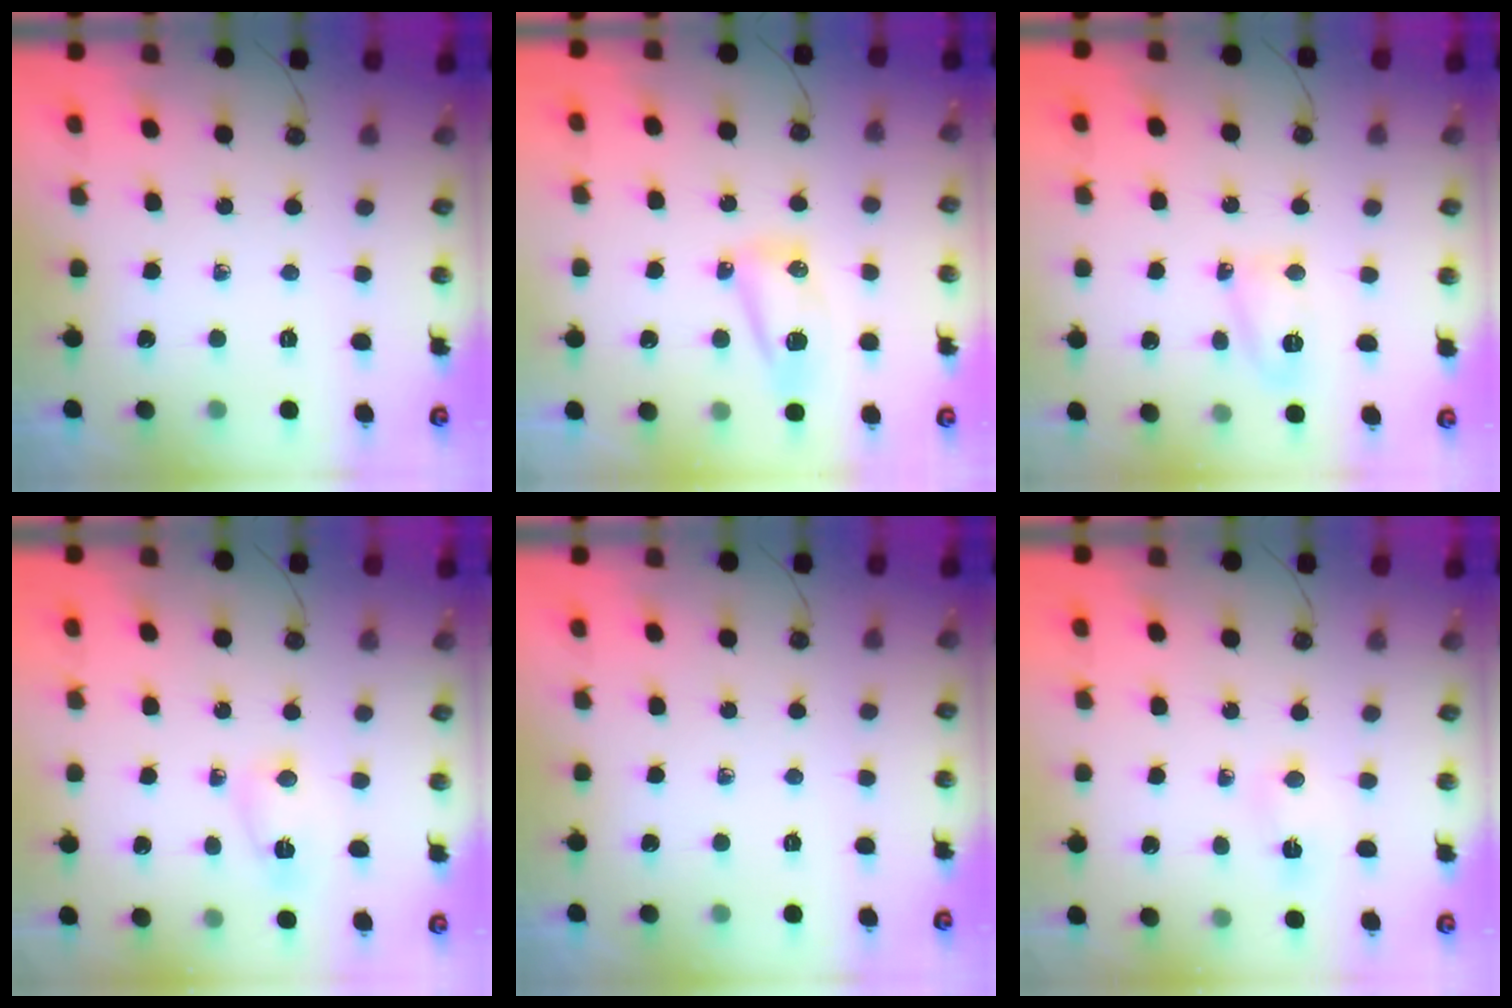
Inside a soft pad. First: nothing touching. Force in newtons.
{"total": 13.5, "press": 9.4, "slide": 9.7}
{"total": 9.2, "press": 6.1, "slide": 6.8}
{"total": 3.0, "press": 2.9, "slide": 0.6}
{"total": 0.0}
{"total": 8.3, "press": 2.8, "slide": 7.9}